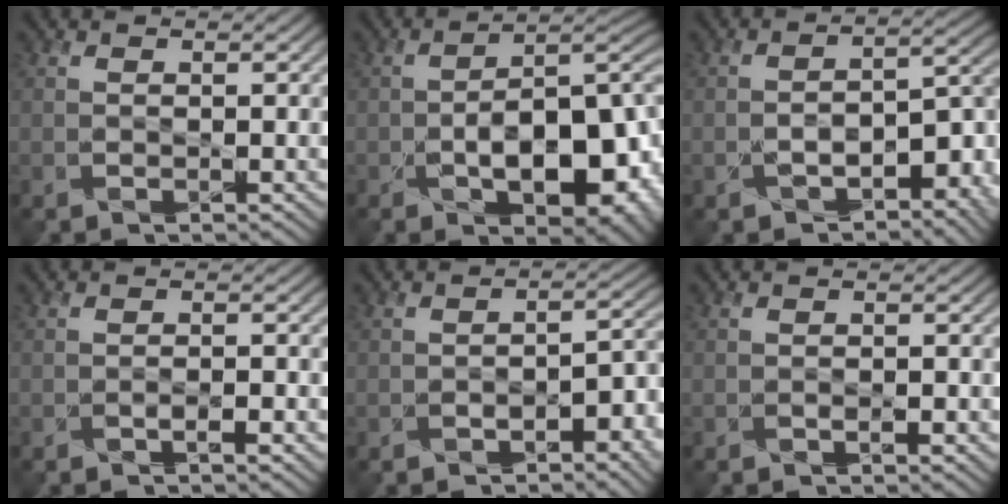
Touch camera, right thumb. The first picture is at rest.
{"total": 13.5, "force": [-3.5, 7.3, 10.8], "torque": [-0.157, -0.025, -0.044]}
{"total": 6.9, "force": [-3.7, 3.4, 4.7], "torque": [-0.059, -0.009, -0.062]}
{"total": 1.6, "force": [-1.1, 0.4, 1.0], "torque": [-0.016, 0.002, -0.019]}
{"total": 4.5, "force": [-2.5, 2.0, 3.2], "torque": [-0.034, 0.001, -0.039]}
{"total": 1.2, "force": [-0.8, 0.6, 0.8], "torque": [-0.012, 0.000, -0.013]}